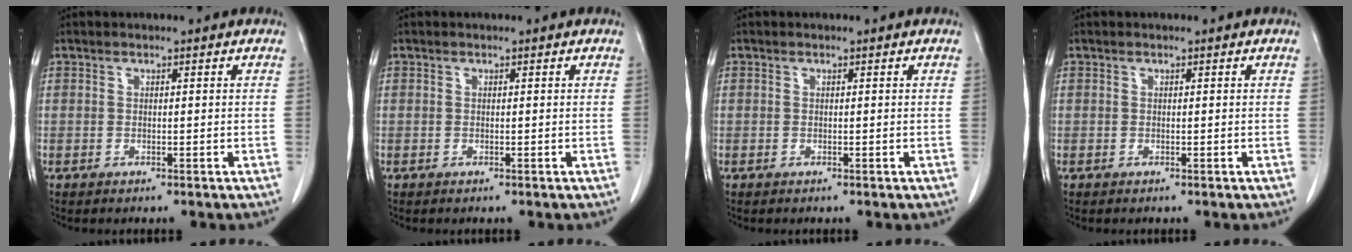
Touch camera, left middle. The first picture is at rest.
{"total": 0.0}
{"total": 0.0}
{"total": 0.0}